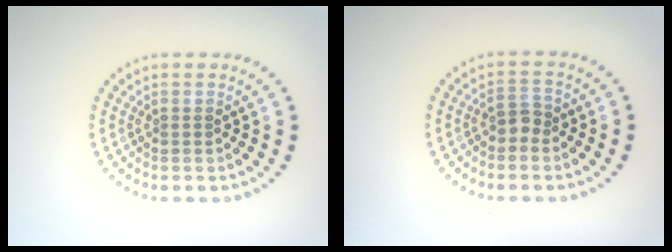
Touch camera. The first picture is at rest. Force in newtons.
{"total": 1.5, "press": 1.3, "slide": 0.8}